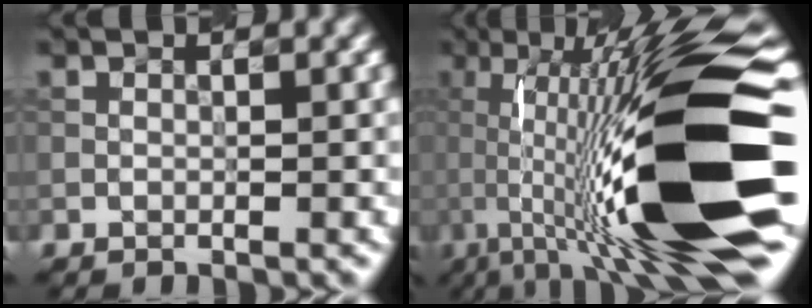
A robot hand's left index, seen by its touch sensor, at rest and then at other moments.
{"total": 17.3, "force": [-1.1, 3.9, 16.8], "torque": [-0.259, 0.028, -0.021]}